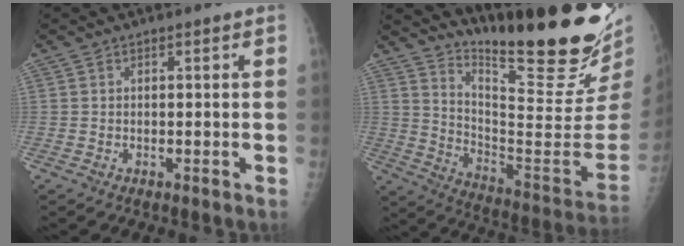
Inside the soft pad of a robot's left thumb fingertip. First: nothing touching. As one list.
[{"total": 27.7, "force": [22.1, 3.9, 16.2], "torque": [-0.222, -0.169, 0.319]}]